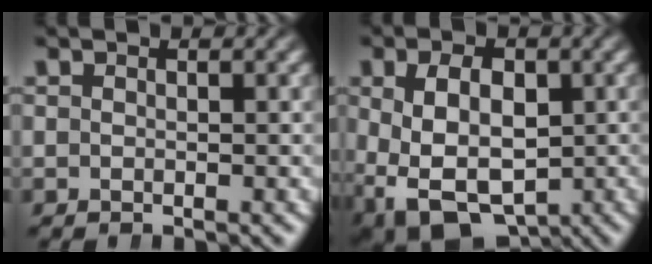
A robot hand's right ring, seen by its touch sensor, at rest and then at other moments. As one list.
[{"total": 9.6, "force": [-4.1, 6.9, 5.3], "torque": [-0.123, -0.063, -0.042]}]